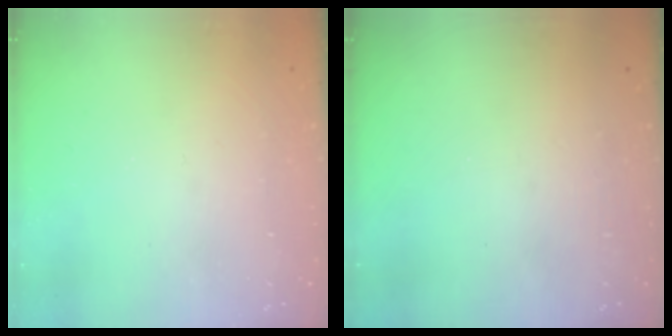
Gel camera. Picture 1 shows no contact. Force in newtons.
{"total": 0.0}